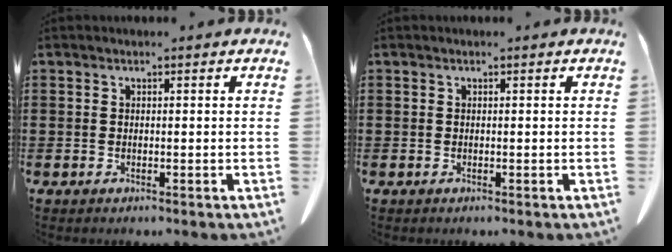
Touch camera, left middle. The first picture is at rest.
{"total": 0.0}